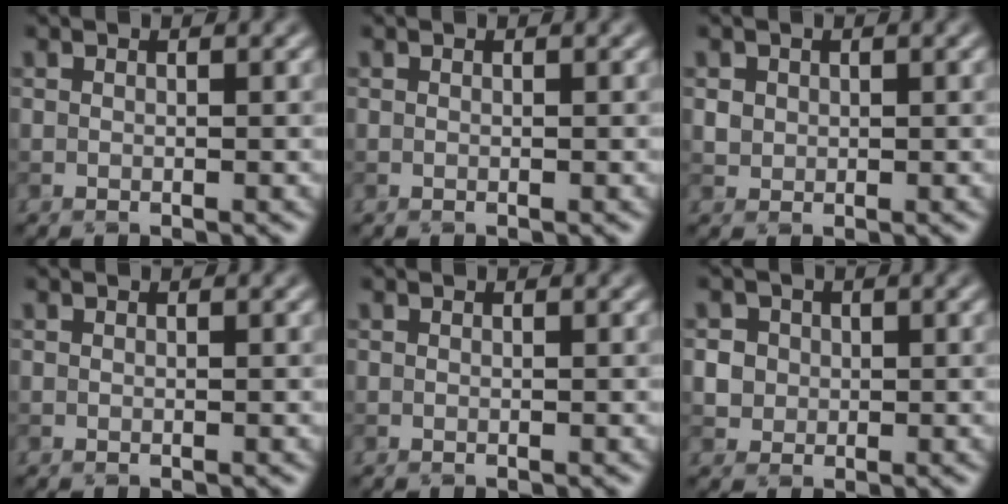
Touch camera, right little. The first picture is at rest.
{"total": 0.0}
{"total": 1.0, "force": [0.2, 1.0, 0.3], "torque": [0.000, -0.004, 0.008]}
{"total": 0.0}
{"total": 0.0}
{"total": 3.7, "force": [0.8, 3.4, 1.3], "torque": [-0.017, 0.015, 0.013]}